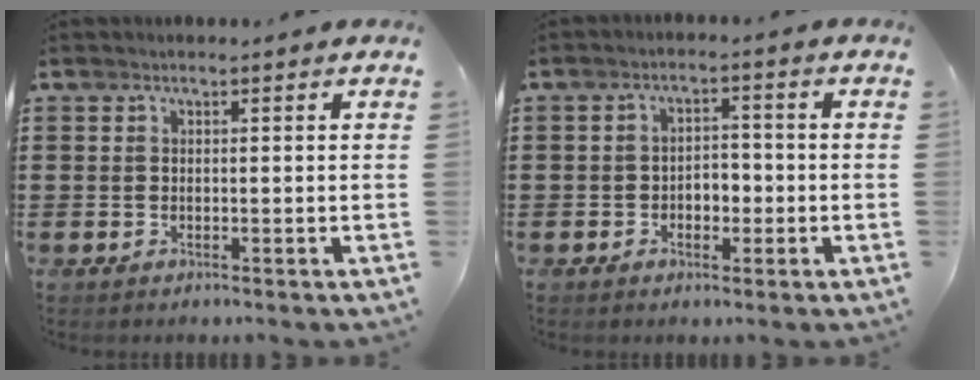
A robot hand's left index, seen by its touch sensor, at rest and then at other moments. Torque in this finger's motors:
{"motor_torque": [0.14, 0.08, 0.17, 0.04]}